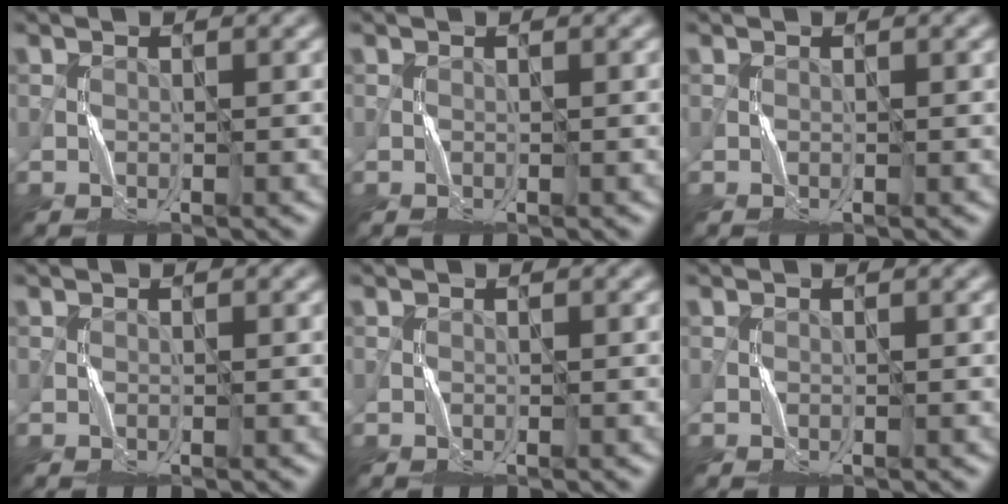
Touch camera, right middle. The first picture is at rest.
{"total": 0.0}
{"total": 0.0}
{"total": 0.0}
{"total": 0.0}
{"total": 0.0}